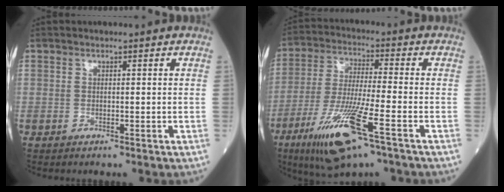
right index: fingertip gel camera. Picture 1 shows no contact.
{"total": 14.5, "force": [-7.3, 1.3, 12.4], "torque": [-0.250, -0.032, -0.131]}